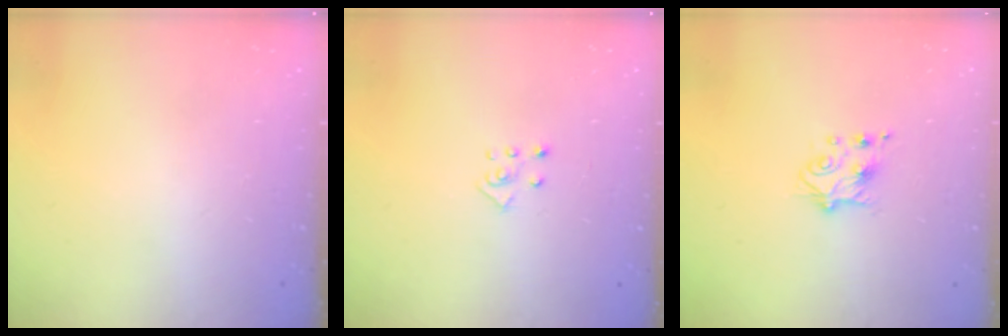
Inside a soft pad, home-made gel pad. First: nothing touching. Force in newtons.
{"total": 3.9, "press": 3.8, "slide": 0.3}
{"total": 5.5, "press": 5.4, "slide": 1.0}